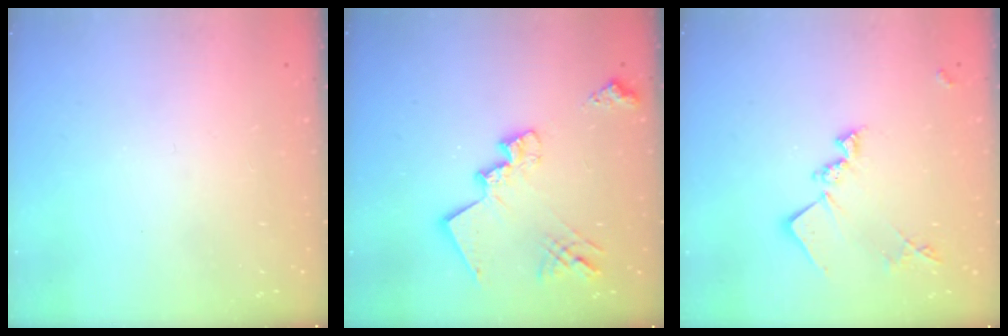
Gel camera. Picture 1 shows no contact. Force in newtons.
{"total": 18.3, "press": 18.3, "slide": 1.3}
{"total": 14.2, "press": 14.1, "slide": 0.6}